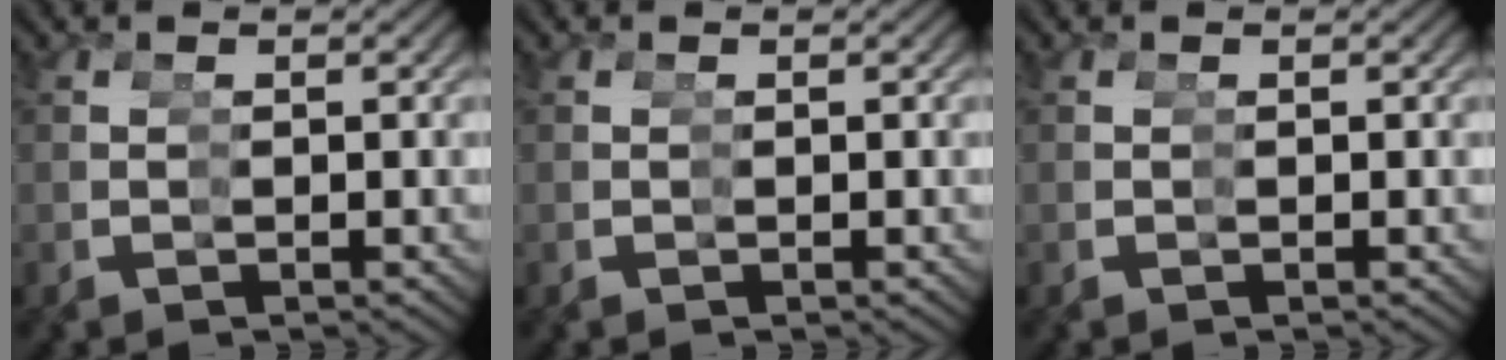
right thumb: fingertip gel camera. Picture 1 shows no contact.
{"total": 0.0}
{"total": 0.0}